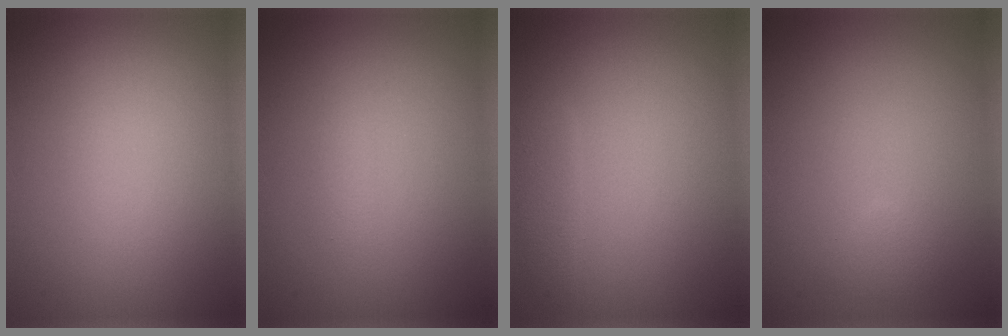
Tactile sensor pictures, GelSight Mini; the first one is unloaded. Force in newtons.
{"total": 0.7, "press": 0.7, "slide": 0.0}
{"total": 1.4, "press": 1.4, "slide": 0.1}
{"total": 0.9, "press": 0.9, "slide": 0.0}